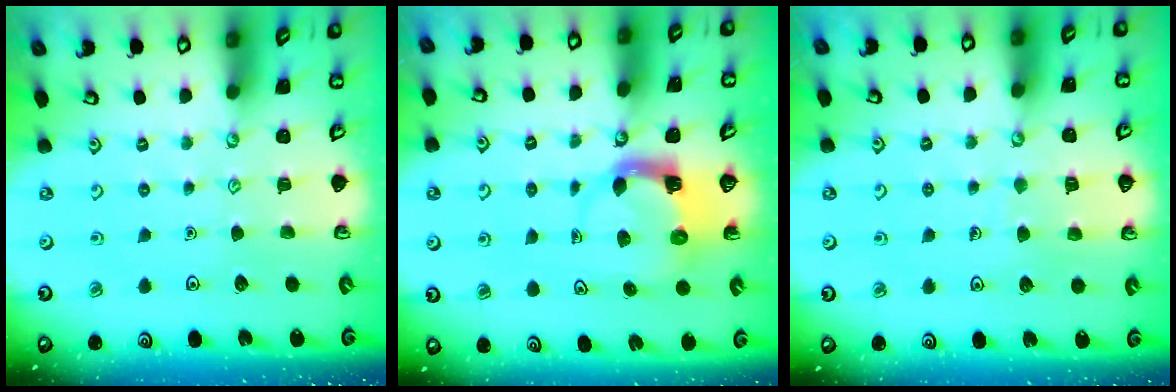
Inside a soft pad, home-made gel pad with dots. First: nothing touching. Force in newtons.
{"total": 4.0, "press": 3.9, "slide": 0.6}
{"total": 5.6, "press": 5.6, "slide": 0.5}